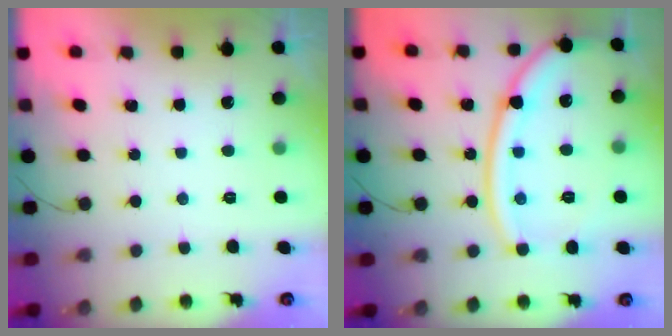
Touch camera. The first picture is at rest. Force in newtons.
{"total": 17.7, "press": 17.6, "slide": 1.8}